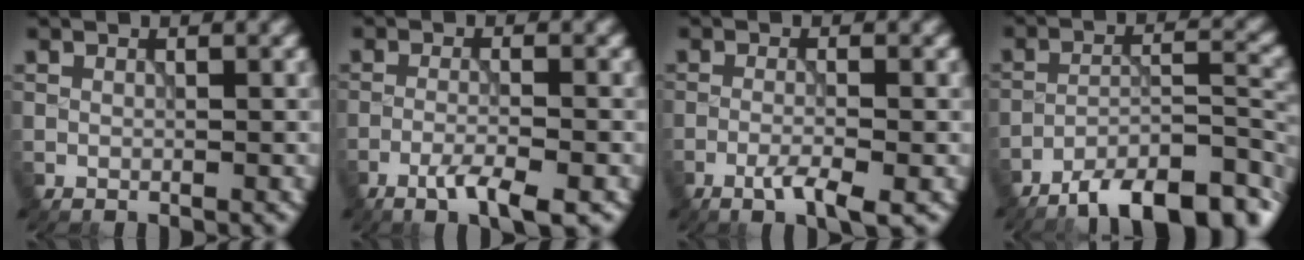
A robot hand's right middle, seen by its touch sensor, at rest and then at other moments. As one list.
[{"total": 3.6, "force": [-2.3, 0.5, 2.8], "torque": [-0.050, 0.001, -0.049]}, {"total": 3.0, "force": [-1.6, 0.4, 2.5], "torque": [-0.044, 0.001, -0.036]}, {"total": 11.3, "force": [-8.9, 2.9, 6.4], "torque": [-0.095, 0.010, -0.141]}]